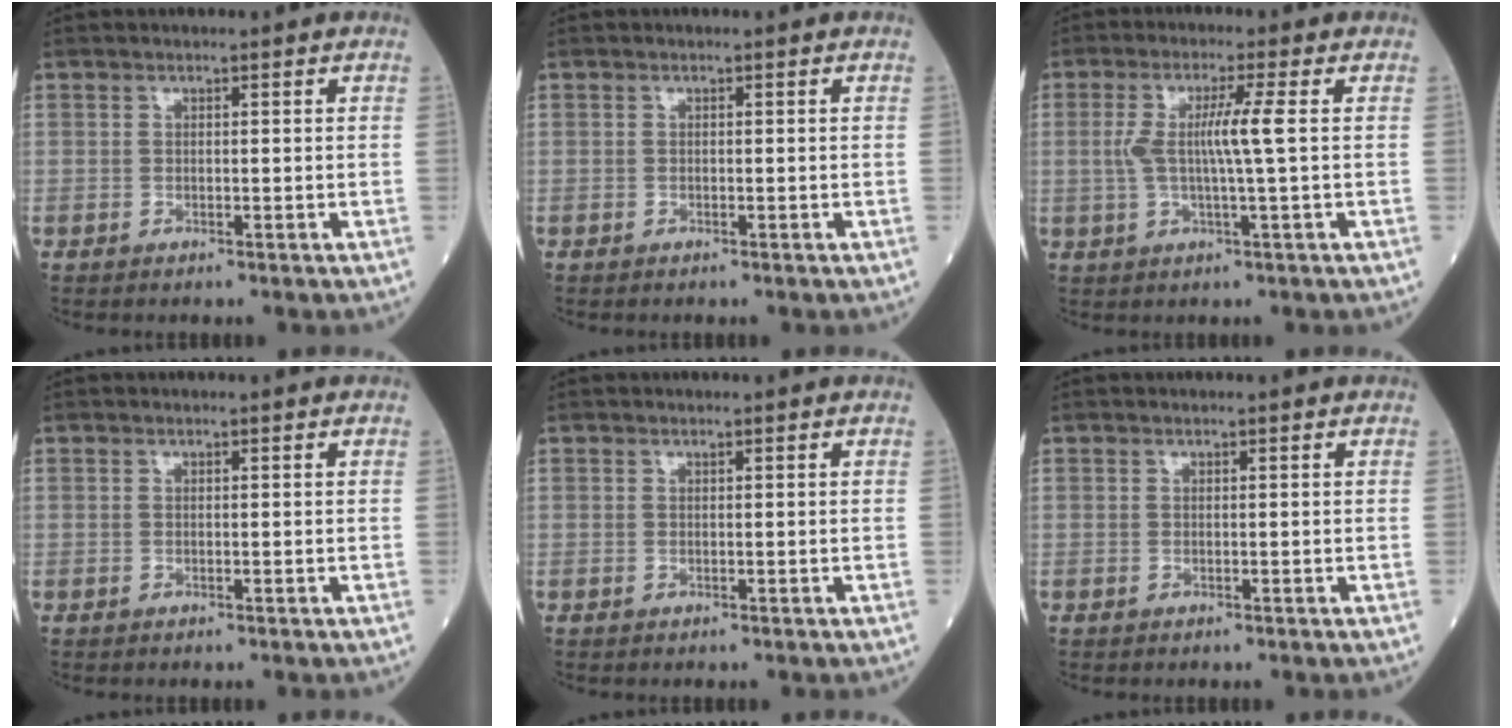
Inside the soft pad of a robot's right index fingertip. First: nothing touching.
{"total": 0.0}
{"total": 5.8, "force": [0.4, -0.8, 5.8], "torque": [-0.118, 0.003, 0.010]}
{"total": 0.0}
{"total": 0.0}
{"total": 0.0}